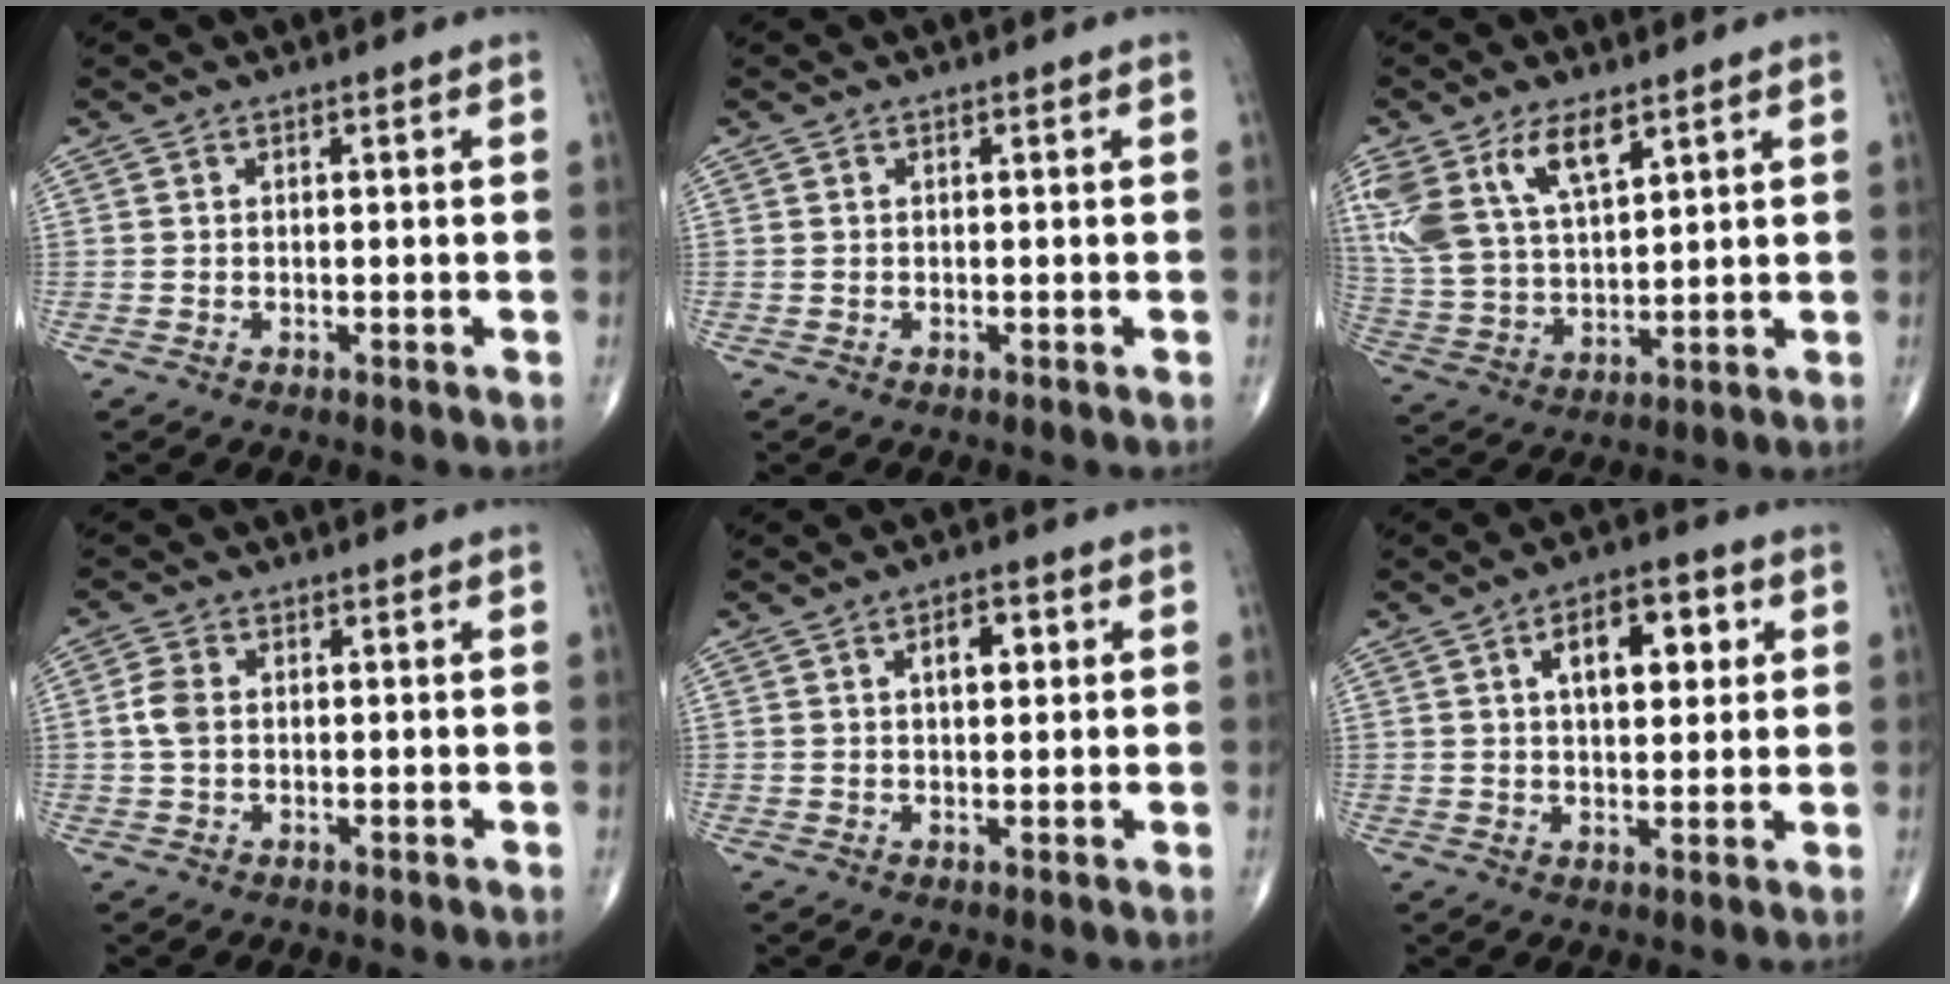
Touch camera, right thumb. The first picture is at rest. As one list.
[{"total": 0.0}, {"total": 14.8, "force": [7.9, 7.2, 10.2], "torque": [-0.199, -0.022, 0.163]}, {"total": 3.3, "force": [0.2, 2.3, 2.4], "torque": [-0.056, 0.005, -0.001]}, {"total": 4.7, "force": [1.4, 2.5, 3.7], "torque": [-0.044, 0.003, 0.019]}, {"total": 10.1, "force": [3.1, 5.3, 8.1], "torque": [-0.089, 0.003, 0.045]}]